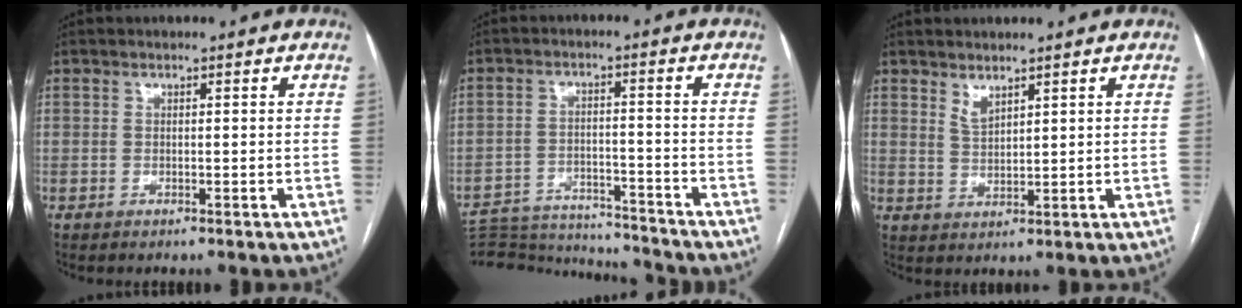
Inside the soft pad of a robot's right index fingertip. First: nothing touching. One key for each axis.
{"total": 16.7, "fx": -16.2, "fy": 1.9, "fz": 3.6, "tx": -0.079, "ty": 0.000, "tz": -0.237}
{"total": 2.5, "fx": 2.0, "fy": 0.7, "fz": 1.3, "tx": -0.028, "ty": -0.009, "tz": 0.047}